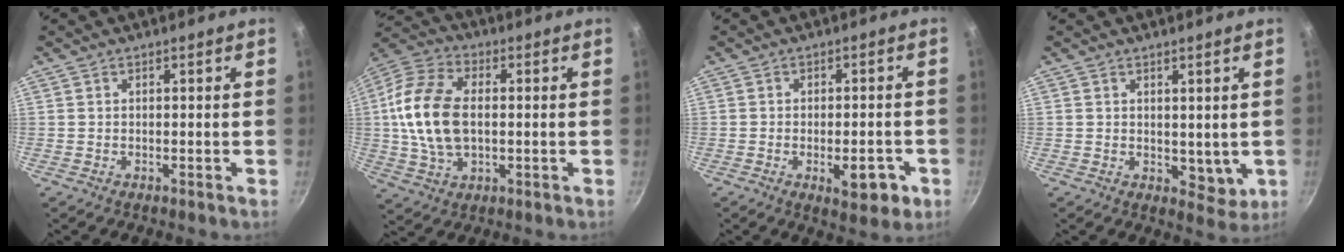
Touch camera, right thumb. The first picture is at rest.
{"total": 15.4, "force": [0.4, 9.4, 12.2], "torque": [-0.231, 0.017, -0.003]}
{"total": 7.9, "force": [-2.8, 3.6, 6.5], "torque": [-0.059, 0.008, -0.032]}
{"total": 4.9, "force": [1.1, 3.3, 3.4], "torque": [-0.039, -0.016, 0.021]}